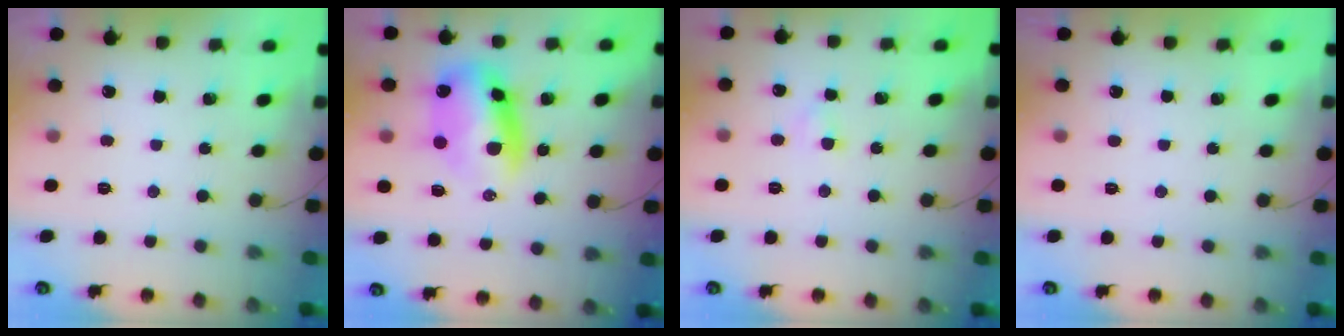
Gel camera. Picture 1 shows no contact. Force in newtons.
{"total": 10.8, "press": 10.5, "slide": 2.5}
{"total": 2.7, "press": 2.4, "slide": 1.1}
{"total": 1.0, "press": 0.9, "slide": 0.2}